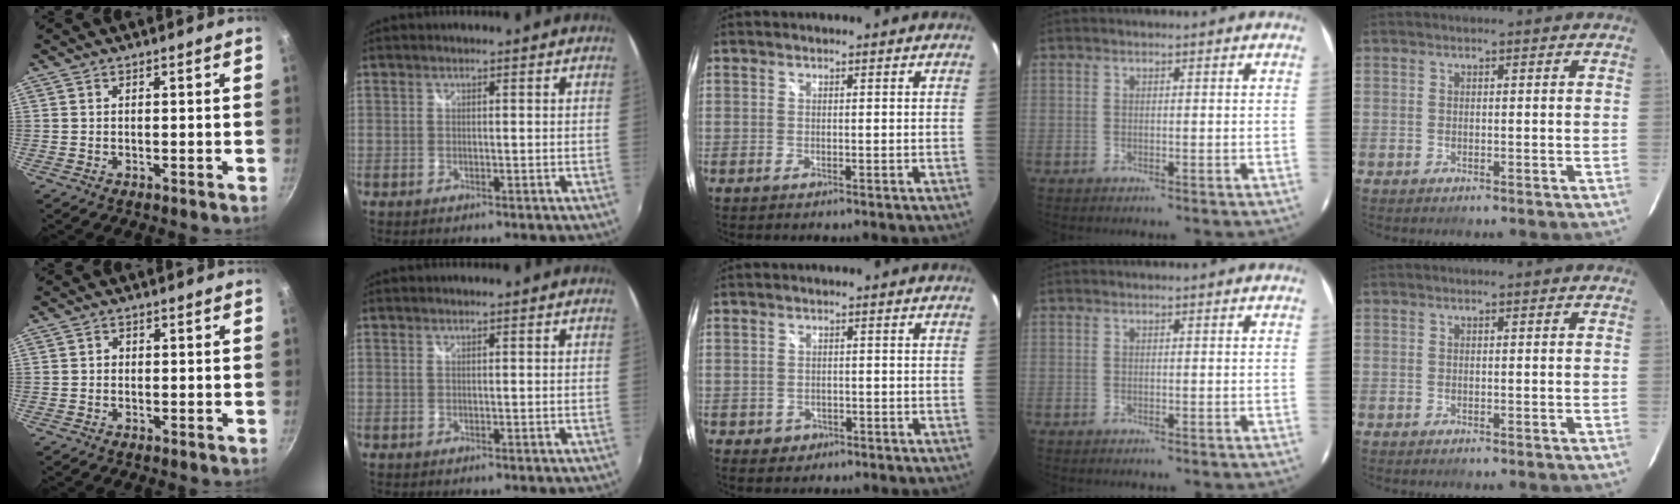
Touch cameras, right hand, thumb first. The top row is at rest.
{"thumb": {"total": 0.8, "force": [-0.2, 0.7, 0.2], "torque": [-0.001, 0.002, -0.004]}, "middle": {"total": 2.8, "force": [-1.1, 2.5, 0.6], "torque": [-0.020, -0.001, -0.010]}}